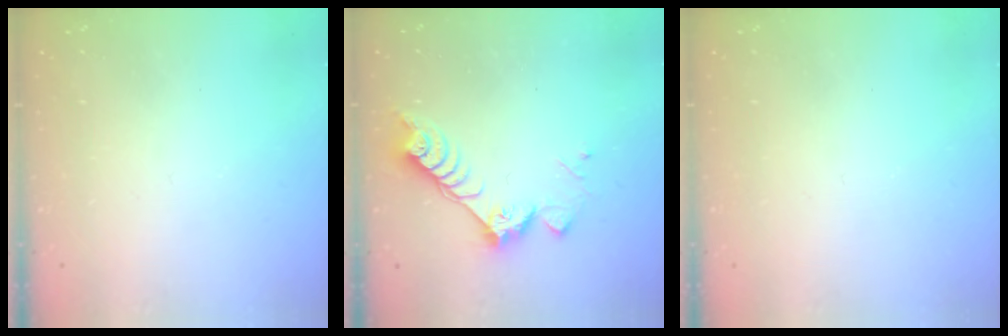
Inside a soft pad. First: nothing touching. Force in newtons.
{"total": 8.3, "press": 8.2, "slide": 0.7}
{"total": 0.0}